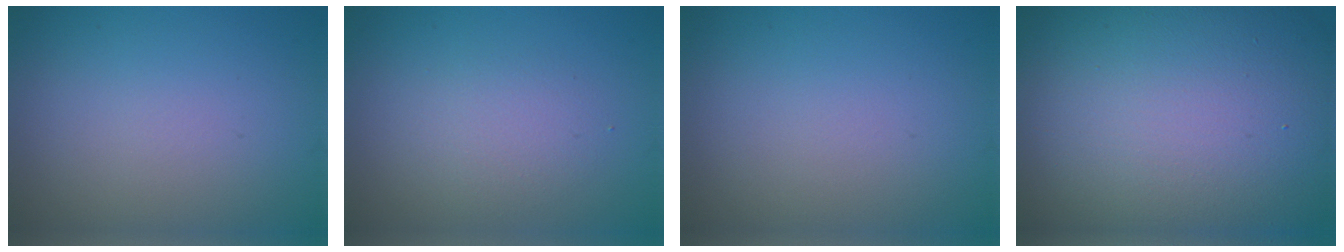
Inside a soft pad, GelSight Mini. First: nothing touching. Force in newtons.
{"total": 2.0, "press": 2.0, "slide": 0.1}
{"total": 0.0}
{"total": 23.4, "press": 23.3, "slide": 1.4}